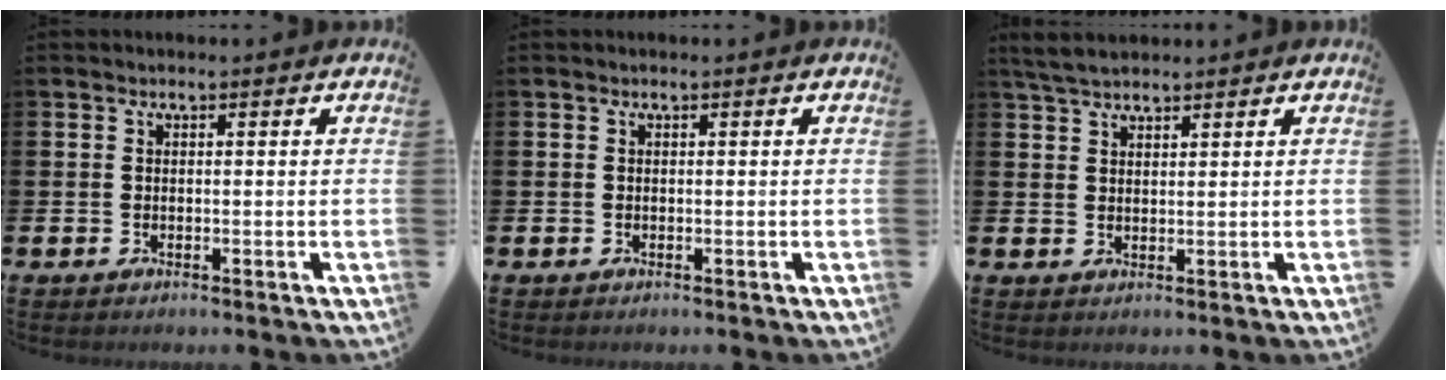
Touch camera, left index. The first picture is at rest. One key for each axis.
{"total": 0.0}
{"total": 3.7, "fx": 3.4, "fy": 0.9, "fz": 1.2, "tx": -0.030, "ty": -0.006, "tz": 0.064}